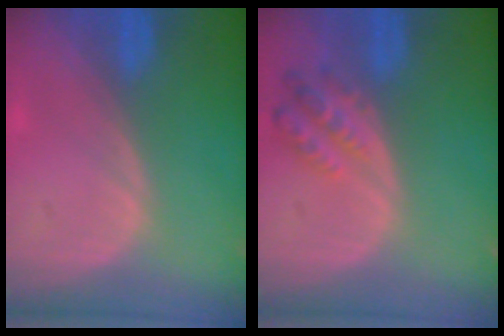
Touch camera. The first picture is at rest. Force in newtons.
{"total": 5.1, "press": 4.8, "slide": 1.7}